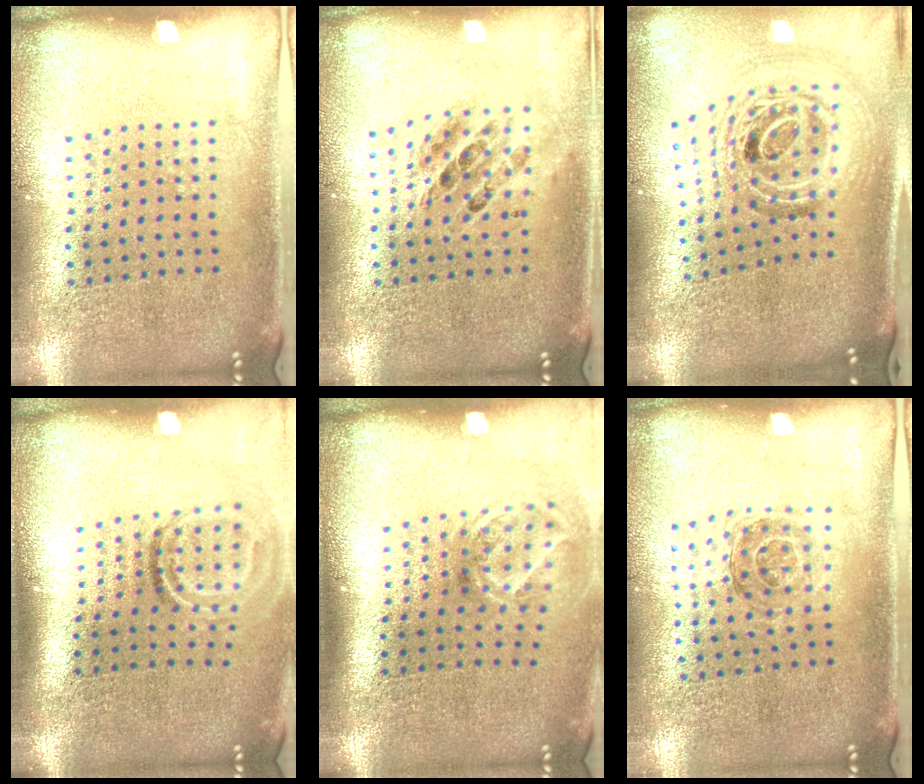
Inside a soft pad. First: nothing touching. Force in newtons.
{"total": 0.7, "press": 0.7, "slide": 0.2}
{"total": 1.9, "press": 1.5, "slide": 1.0}
{"total": 1.9, "press": 1.1, "slide": 1.5}
{"total": 1.9, "press": 1.3, "slide": 1.5}
{"total": 1.0, "press": 1.0, "slide": 0.2}